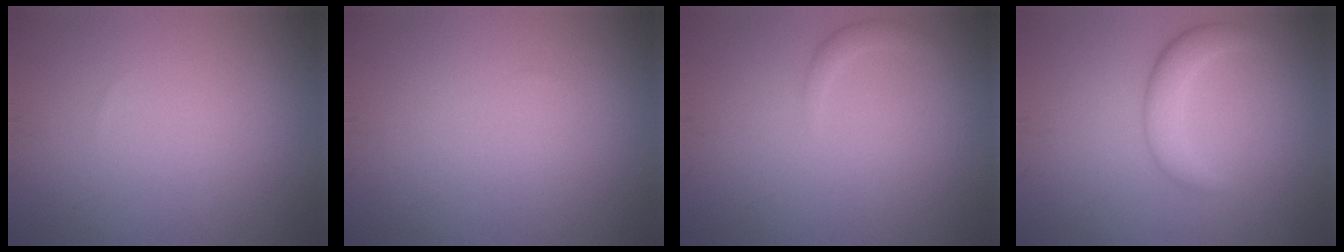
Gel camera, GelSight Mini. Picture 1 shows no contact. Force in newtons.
{"total": 0.0}
{"total": 1.0, "press": 0.9, "slide": 0.1}
{"total": 2.6, "press": 2.6, "slide": 0.1}